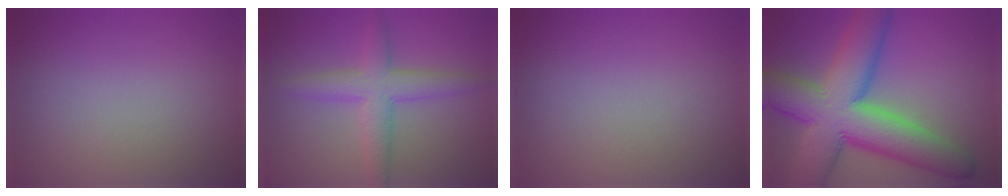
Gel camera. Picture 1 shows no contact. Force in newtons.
{"total": 4.4, "press": 4.4, "slide": 0.1}
{"total": 0.0}
{"total": 14.0, "press": 14.0, "slide": 0.5}